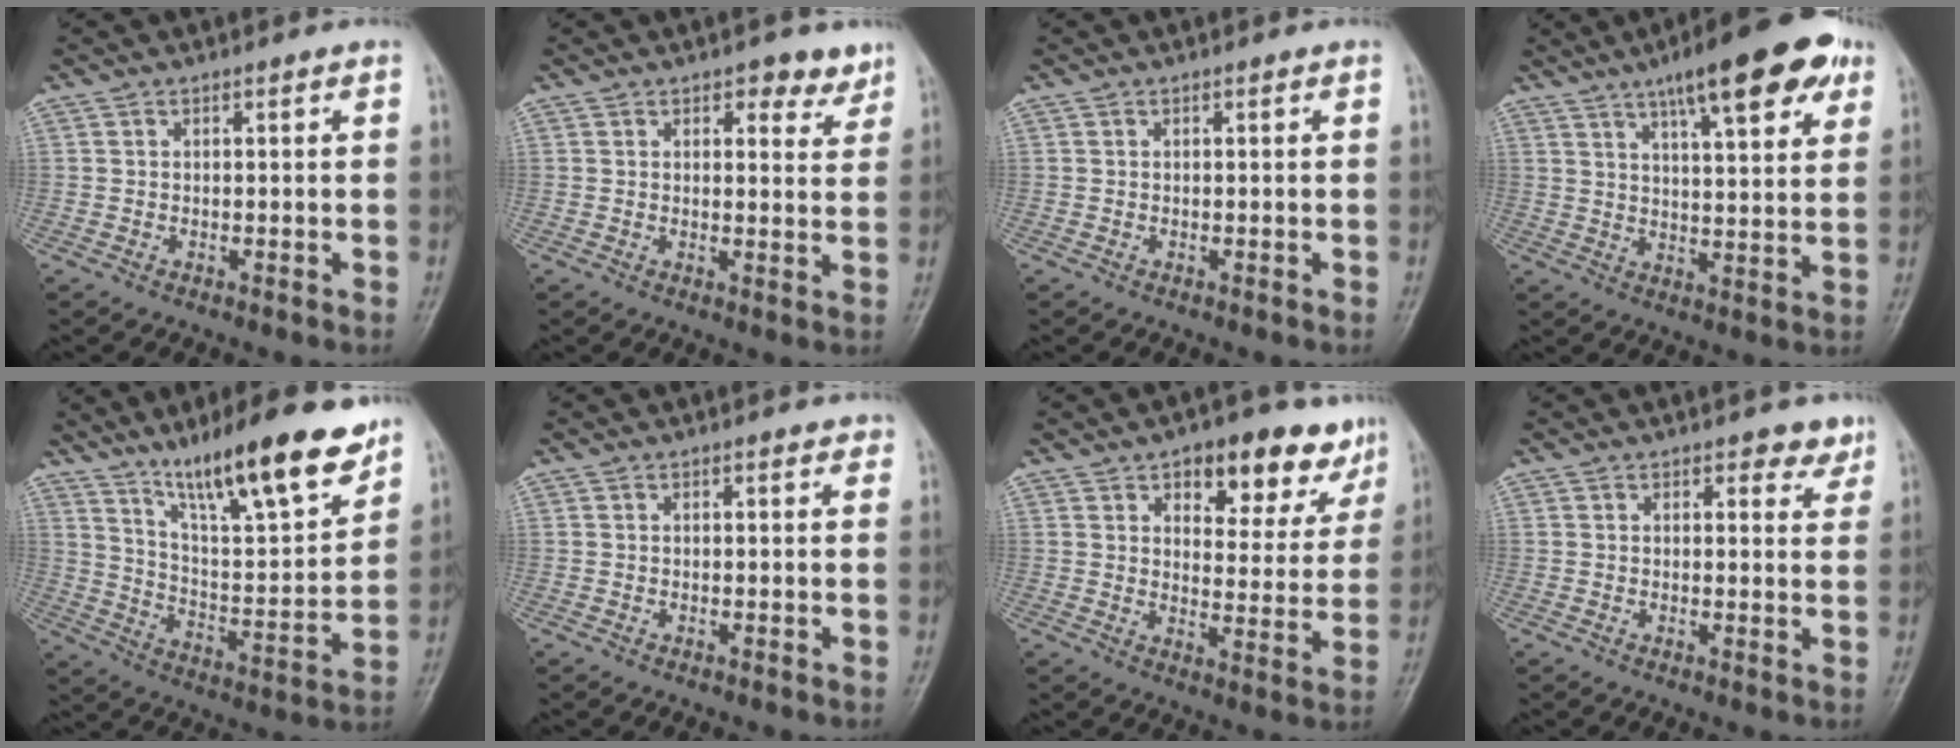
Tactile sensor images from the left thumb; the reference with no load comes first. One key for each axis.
{"total": 4.7, "fx": 3.2, "fy": 2.4, "fz": 2.4, "tx": -0.002, "ty": -0.016, "tz": 0.039}
{"total": 0.0}
{"total": 17.0, "fx": 9.7, "fy": 4.9, "fz": 13.0, "tx": -0.159, "ty": -0.022, "tz": 0.140}
{"total": 19.9, "fx": 14.2, "fy": 3.9, "fz": 13.5, "tx": -0.186, "ty": -0.072, "tz": 0.239}
{"total": 1.1, "fx": 0.7, "fy": 0.6, "fz": 0.6, "tx": -0.001, "ty": -0.002, "tz": 0.005}
{"total": 13.8, "fx": 8.6, "fy": 6.9, "fz": 8.3, "tx": -0.048, "ty": -0.039, "tz": 0.115}
{"total": 3.5, "fx": 2.5, "fy": 1.8, "fz": 1.6, "tx": 0.008, "ty": -0.013, "tz": 0.029}